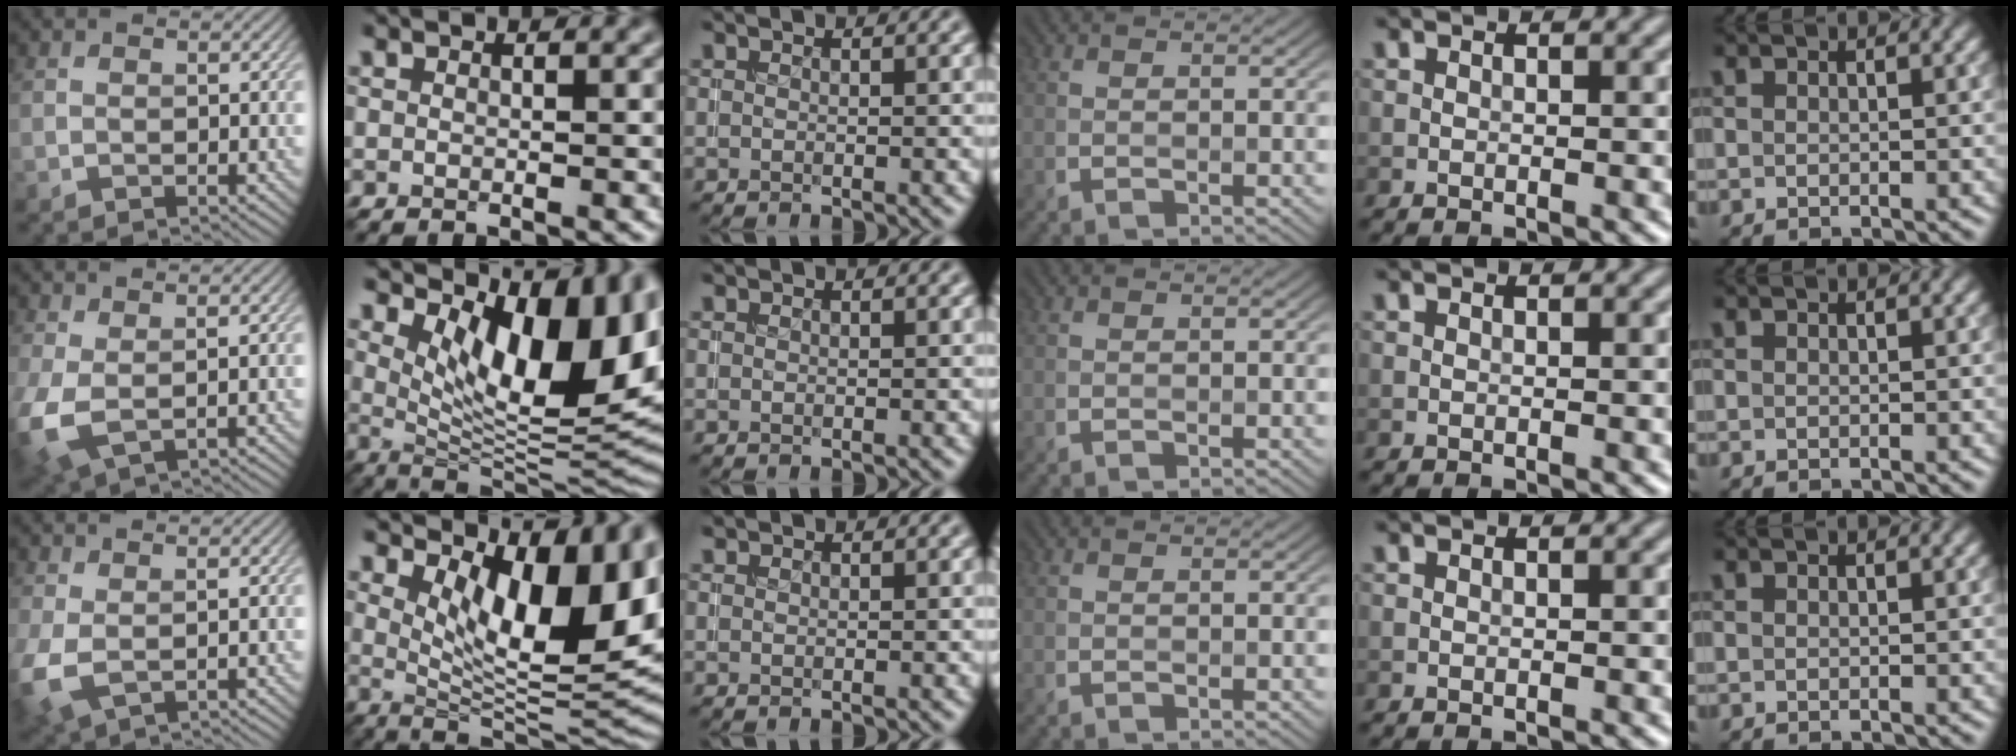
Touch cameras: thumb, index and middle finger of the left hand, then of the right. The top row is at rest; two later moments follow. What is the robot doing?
{"motion": "insert", "object": "coin"}